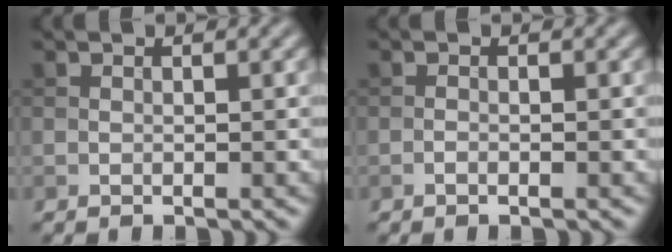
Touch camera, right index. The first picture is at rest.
{"total": 0.6, "force": [-0.4, 0.1, 0.5], "torque": [-0.009, -0.001, -0.008]}